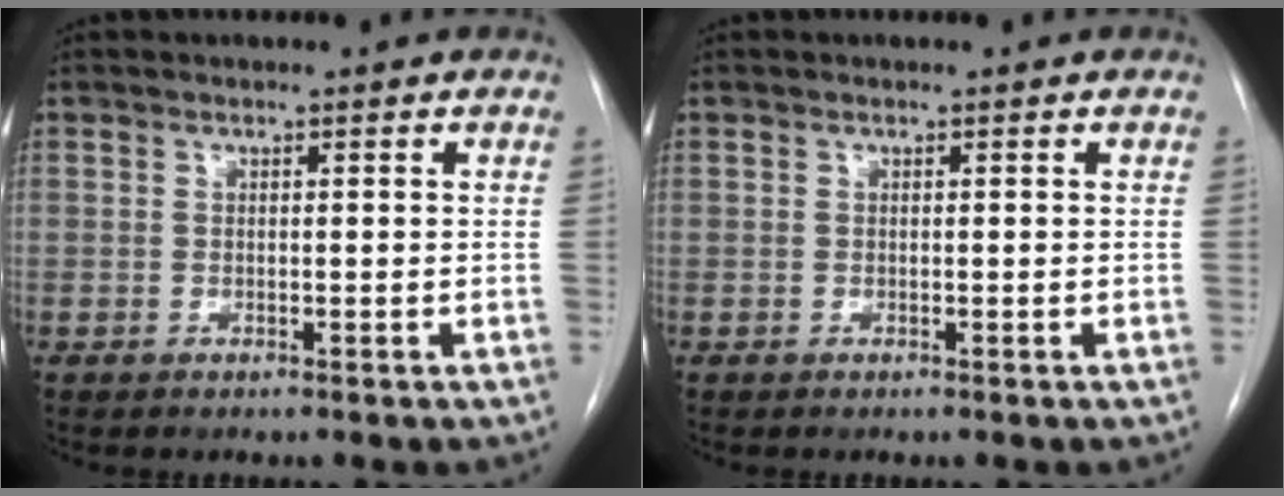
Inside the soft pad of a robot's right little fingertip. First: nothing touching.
{"total": 0.0}